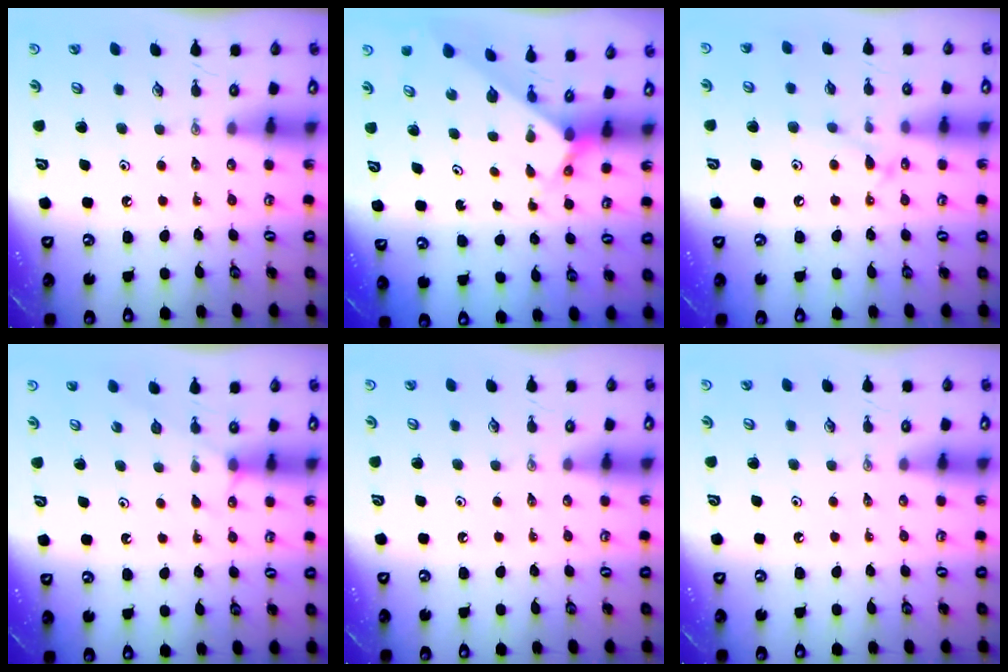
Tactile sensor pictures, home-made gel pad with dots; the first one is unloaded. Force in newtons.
{"total": 2.6, "press": 2.6, "slide": 0.2}
{"total": 10.4, "press": 10.4, "slide": 0.7}
{"total": 3.3, "press": 3.3, "slide": 0.5}
{"total": 0.0}
{"total": 0.0}